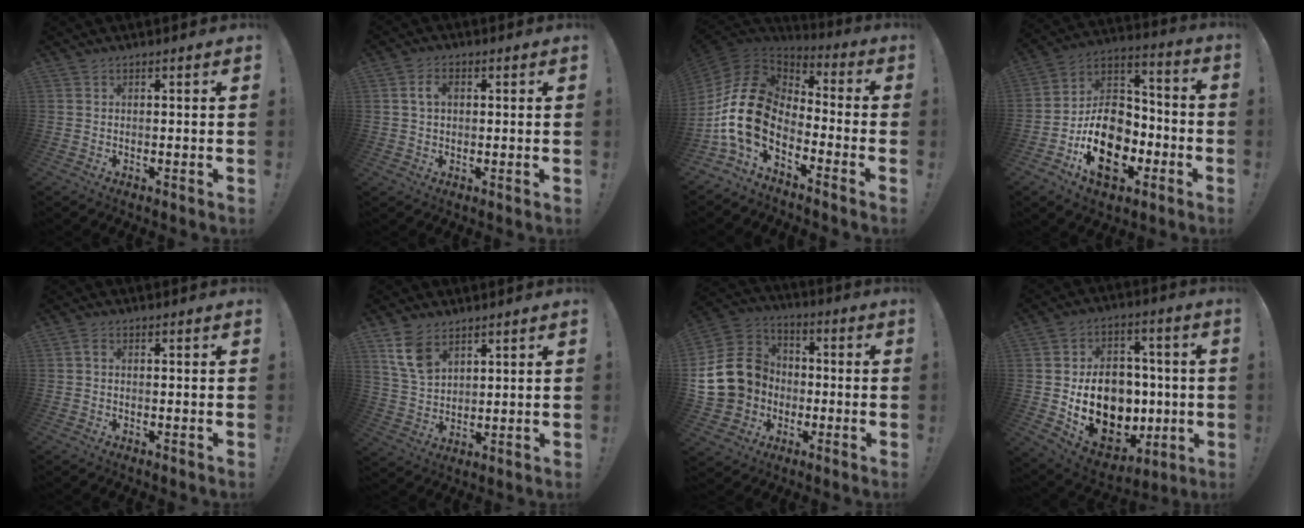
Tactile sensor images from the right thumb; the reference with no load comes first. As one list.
[{"total": 4.7, "force": [1.0, 3.1, 3.3], "torque": [-0.051, 0.004, 0.015]}, {"total": 17.1, "force": [-4.3, 10.8, 12.6], "torque": [-0.275, 0.020, -0.074]}, {"total": 19.7, "force": [-7.7, 13.8, 11.7], "torque": [-0.182, 0.041, -0.118]}, {"total": 1.2, "force": [-0.1, 0.7, 1.0], "torque": [-0.026, 0.007, -0.001]}, {"total": 9.1, "force": [5.5, 5.3, 4.9], "torque": [-0.092, -0.018, 0.110]}, {"total": 18.3, "force": [-0.3, 16.3, 8.1], "torque": [-0.134, 0.019, 0.025]}, {"total": 18.9, "force": [-1.3, 15.0, 11.3], "torque": [-0.175, -0.006, 0.010]}]